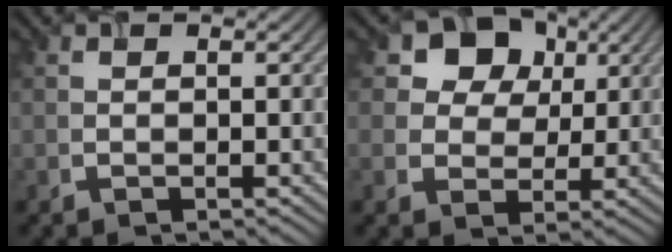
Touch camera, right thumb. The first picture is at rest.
{"total": 10.0, "force": [4.5, 7.9, 4.2], "torque": [-0.102, 0.006, 0.078]}